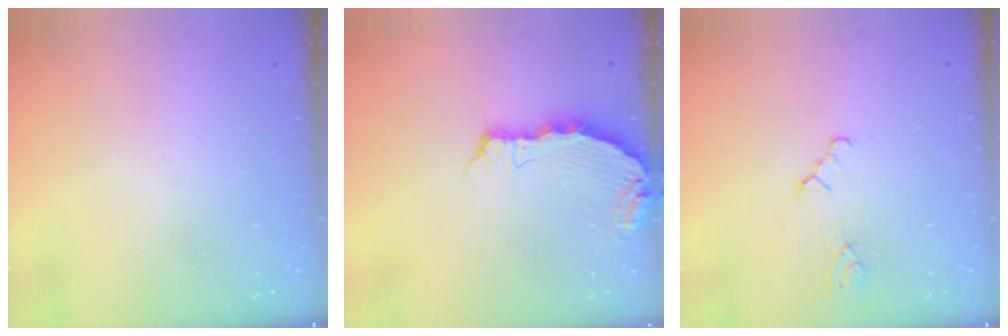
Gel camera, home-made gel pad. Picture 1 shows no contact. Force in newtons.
{"total": 7.1, "press": 5.7, "slide": 4.3}
{"total": 1.1, "press": 1.1, "slide": 0.3}